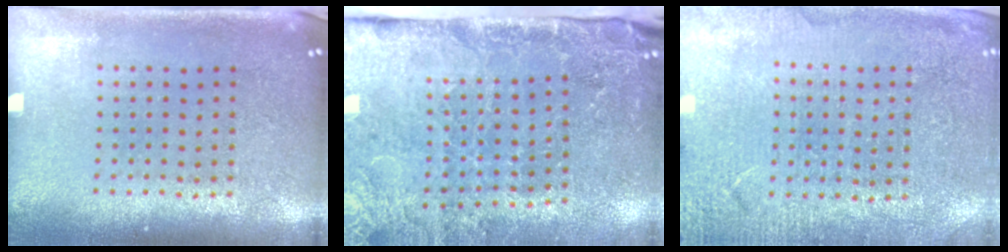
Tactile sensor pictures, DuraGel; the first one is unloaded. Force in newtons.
{"total": 3.3, "press": 3.2, "slide": 0.7}
{"total": 2.7, "press": 2.7, "slide": 0.1}